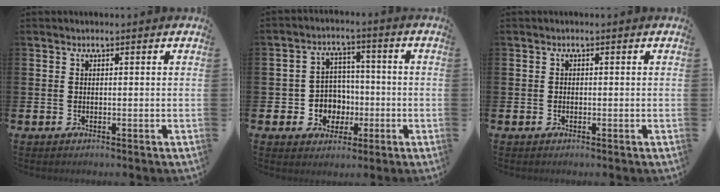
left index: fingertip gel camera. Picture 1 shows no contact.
{"total": 5.3, "force": [-0.6, 5.2, 0.9], "torque": [-0.036, 0.004, -0.015]}
{"total": 0.5, "force": [-0.2, 0.4, 0.1], "torque": [-0.011, 0.006, -0.005]}